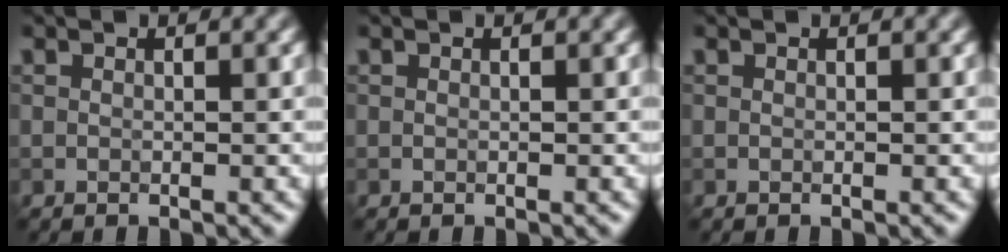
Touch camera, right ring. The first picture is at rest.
{"total": 0.0}
{"total": 0.0}